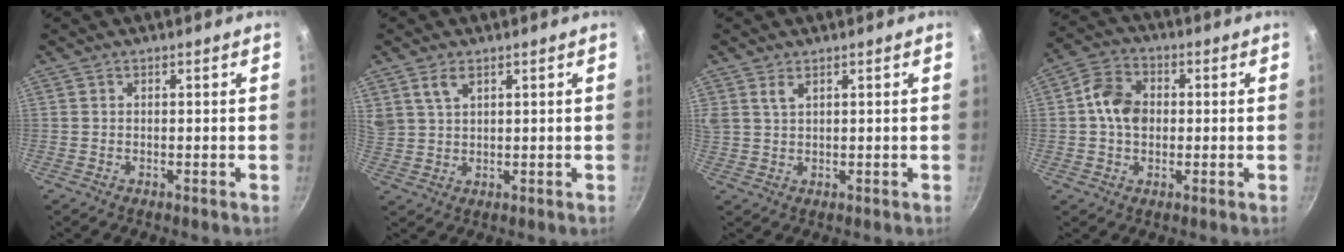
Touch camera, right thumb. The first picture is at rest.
{"total": 4.7, "force": [2.7, 2.4, 2.9], "torque": [-0.048, -0.006, 0.059]}
{"total": 2.7, "force": [1.6, 1.3, 1.8], "torque": [-0.033, -0.003, 0.035]}
{"total": 8.2, "force": [0.4, 6.2, 5.3], "torque": [-0.078, 0.017, -0.006]}